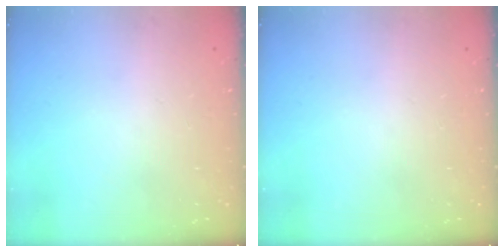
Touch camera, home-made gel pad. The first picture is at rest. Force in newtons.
{"total": 0.0}